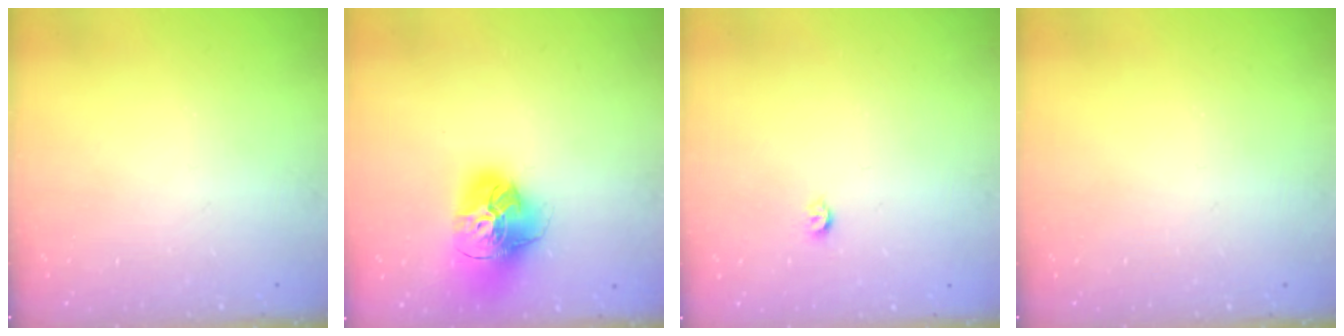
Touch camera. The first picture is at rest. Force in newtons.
{"total": 18.3, "press": 18.2, "slide": 2.1}
{"total": 3.0, "press": 3.0, "slide": 0.5}
{"total": 0.0}